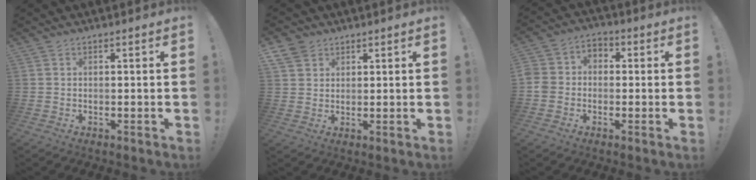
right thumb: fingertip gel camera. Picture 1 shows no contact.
{"total": 4.9, "force": [3.3, 3.5, 1.2], "torque": [-0.029, -0.013, 0.065]}
{"total": 6.2, "force": [-2.6, 5.2, 2.1], "torque": [-0.044, 0.029, -0.049]}